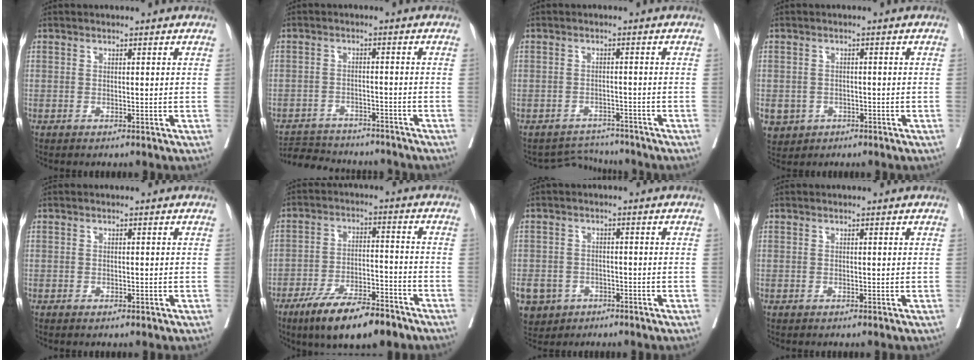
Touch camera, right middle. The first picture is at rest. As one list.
[{"total": 10.3, "force": [-9.7, 2.8, 2.3], "torque": [-0.041, 0.009, -0.136]}, {"total": 3.5, "force": [-3.1, 0.5, -1.5], "torque": [0.026, 0.011, -0.046]}, {"total": 7.2, "force": [-3.1, 6.1, 2.1], "torque": [-0.058, 0.002, -0.043]}, {"total": 0.8, "force": [-0.4, 0.4, 0.6], "torque": [-0.010, 0.000, -0.003]}, {"total": 12.7, "force": [-9.2, 3.4, 8.2], "torque": [-0.130, -0.009, -0.156]}, {"total": 9.8, "force": [-4.8, 7.9, 3.2], "torque": [-0.087, 0.004, -0.072]}, {"total": 0.0}]